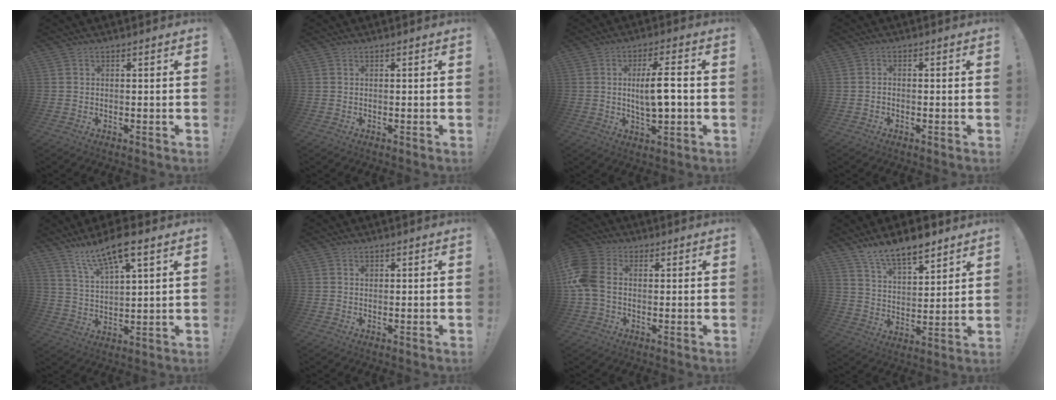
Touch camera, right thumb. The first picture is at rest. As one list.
[{"total": 0.0}, {"total": 9.4, "force": [0.0, 2.7, 9.0], "torque": [-0.154, -0.002, -0.007]}, {"total": 1.1, "force": [-0.9, 0.4, 0.6], "torque": [-0.013, 0.004, -0.016]}, {"total": 11.6, "force": [8.6, 2.5, 7.4], "torque": [-0.134, -0.046, 0.148]}, {"total": 0.8, "force": [0.2, 0.6, 0.4], "torque": [0.003, -0.003, 0.002]}, {"total": 9.4, "force": [0.2, 6.7, 6.6], "torque": [-0.160, 0.007, 0.007]}, {"total": 11.2, "force": [9.3, 3.8, 4.9], "torque": [-0.090, -0.066, 0.170]}]